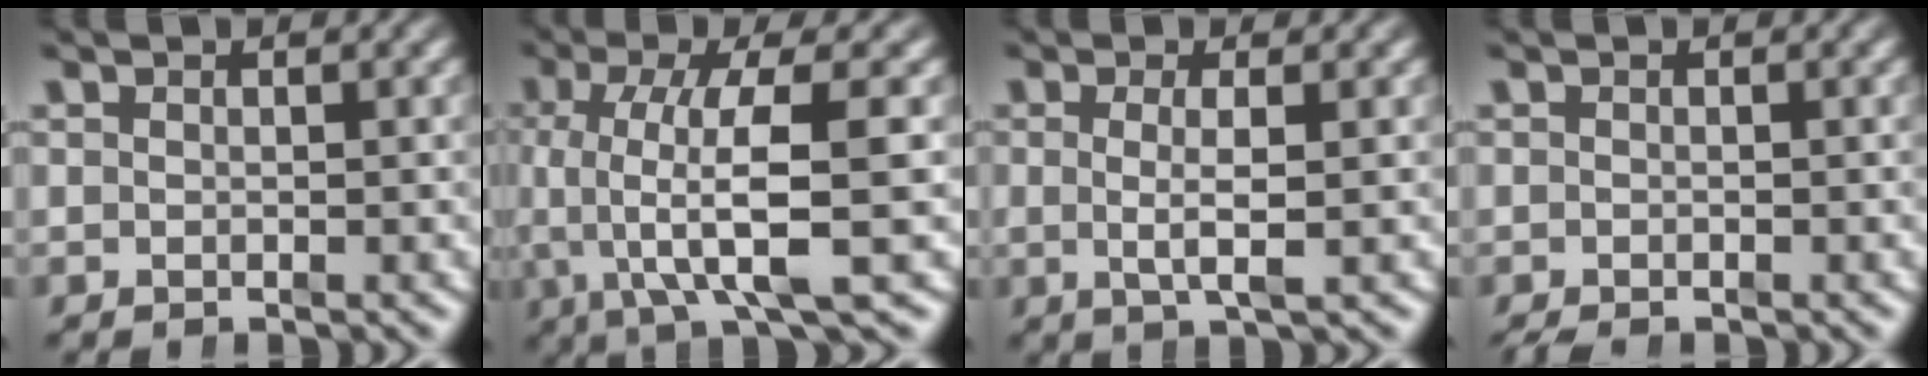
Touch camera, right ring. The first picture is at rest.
{"total": 6.9, "force": [0.4, 2.5, 6.4], "torque": [-0.134, -0.013, 0.012]}
{"total": 3.0, "force": [0.0, 0.3, 3.0], "torque": [-0.055, -0.010, 0.008]}
{"total": 1.0, "force": [-1.0, 0.1, 0.2], "torque": [-0.006, -0.011, -0.010]}